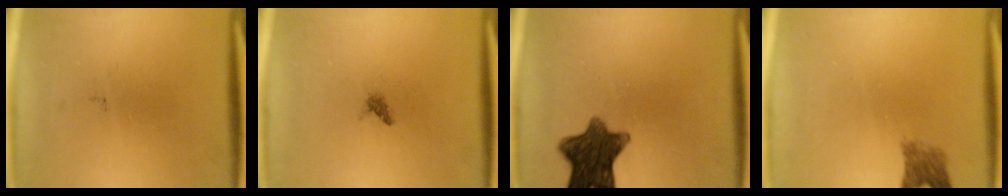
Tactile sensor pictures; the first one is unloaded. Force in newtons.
{"total": 0.7}
{"total": 10.2}
{"total": 2.7}